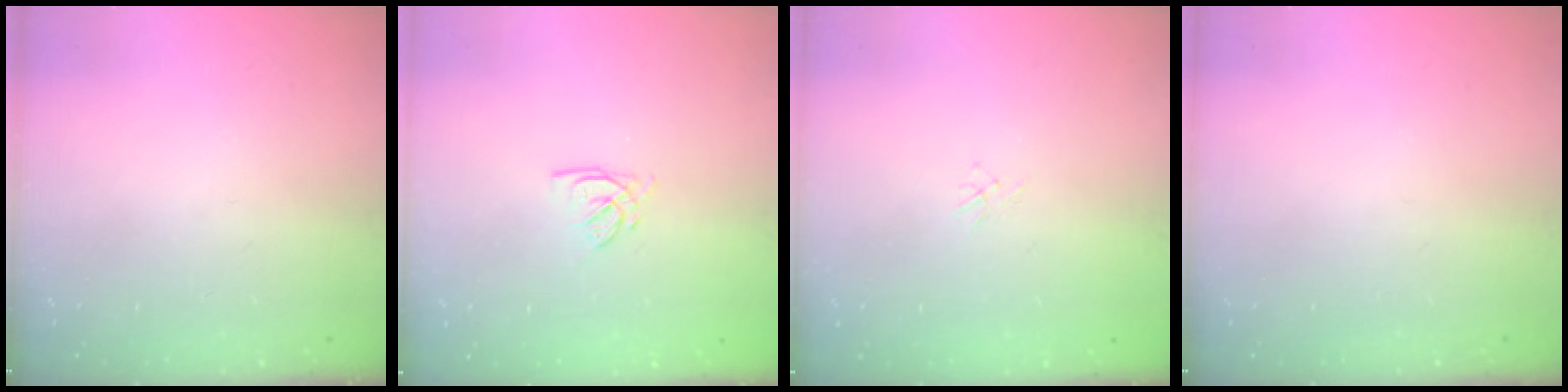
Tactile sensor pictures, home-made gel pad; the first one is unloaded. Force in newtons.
{"total": 2.8, "press": 2.8, "slide": 0.1}
{"total": 1.1, "press": 1.0, "slide": 0.3}
{"total": 0.0}